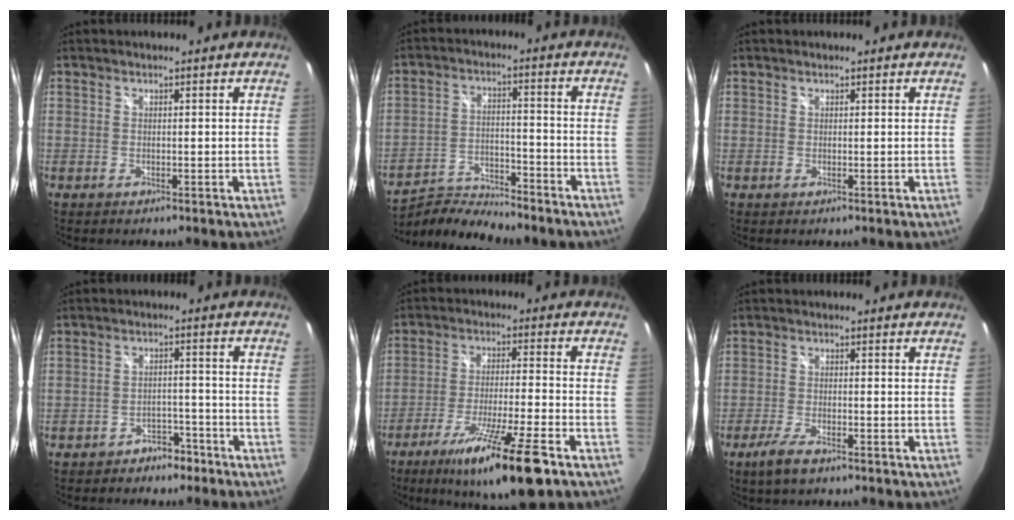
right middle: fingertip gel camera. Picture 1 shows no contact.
{"total": 13.2, "force": [-12.2, 1.9, 4.6], "torque": [-0.104, -0.018, -0.210]}
{"total": 0.0}
{"total": 5.1, "force": [-4.1, 2.7, 1.2], "torque": [-0.028, 0.019, -0.054]}
{"total": 15.7, "force": [-10.3, 1.0, 11.8], "torque": [-0.220, -0.034, -0.171]}
{"total": 4.8, "force": [-3.4, 1.1, 3.2], "torque": [-0.082, -0.010, -0.064]}